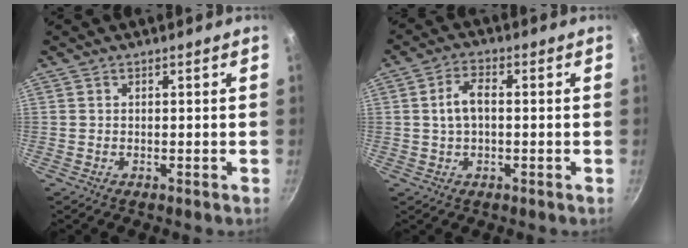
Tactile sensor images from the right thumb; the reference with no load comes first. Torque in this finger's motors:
{"motor_torque": [-0.41, 0.30, 0.09, -0.01, 0.10]}